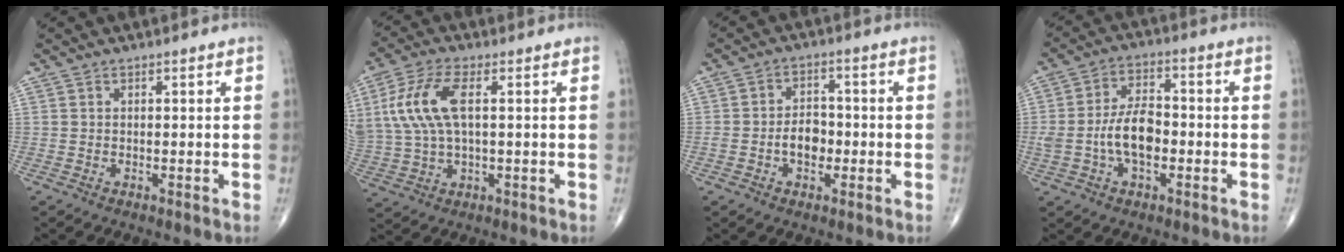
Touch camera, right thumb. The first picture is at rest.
{"total": 12.6, "force": [2.8, 5.7, 11.0], "torque": [-0.256, 0.011, 0.059]}
{"total": 5.5, "force": [-1.3, 3.7, 3.9], "torque": [-0.049, 0.018, -0.026]}
{"total": 9.5, "force": [-1.7, 5.2, 7.8], "torque": [-0.142, 0.025, -0.034]}